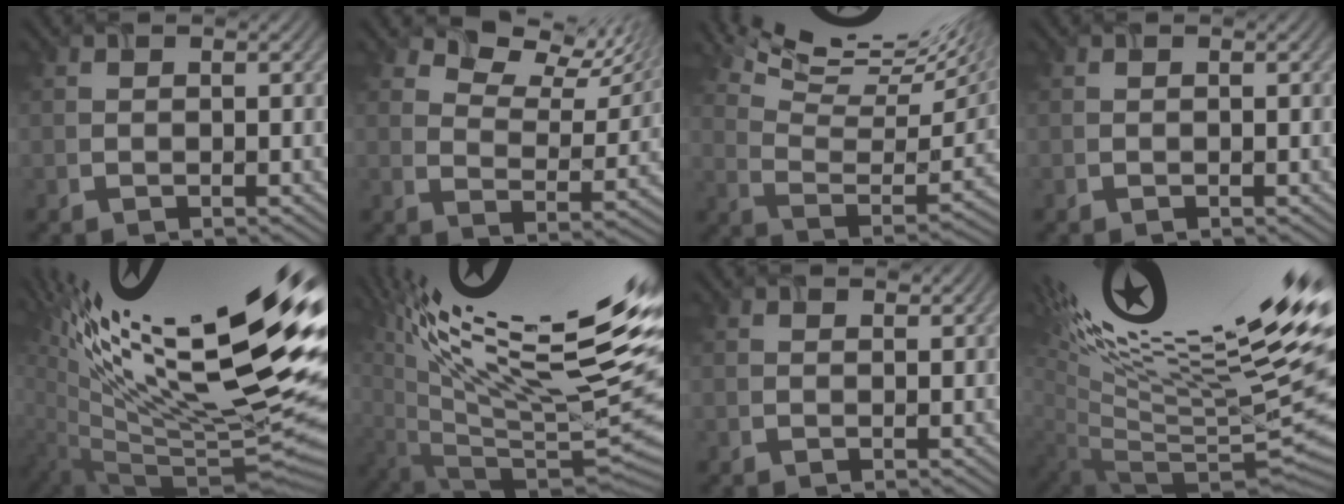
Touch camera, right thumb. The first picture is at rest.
{"total": 8.6, "force": [6.5, 3.4, 4.4], "torque": [-0.083, 0.007, 0.098]}
{"total": 13.6, "force": [9.2, 3.6, 9.3], "torque": [-0.169, 0.004, 0.128]}
{"total": 0.0}
{"total": 18.3, "force": [7.3, 4.6, 16.1], "torque": [-0.218, 0.025, 0.123]}
{"total": 18.0, "force": [8.5, 3.9, 15.4], "torque": [-0.193, 0.048, 0.140]}
{"total": 0.6, "force": [0.6, 0.3, 0.2], "torque": [-0.002, 0.001, 0.010]}
{"total": 18.0, "force": [6.4, 4.1, 16.3], "torque": [-0.198, 0.029, 0.114]}